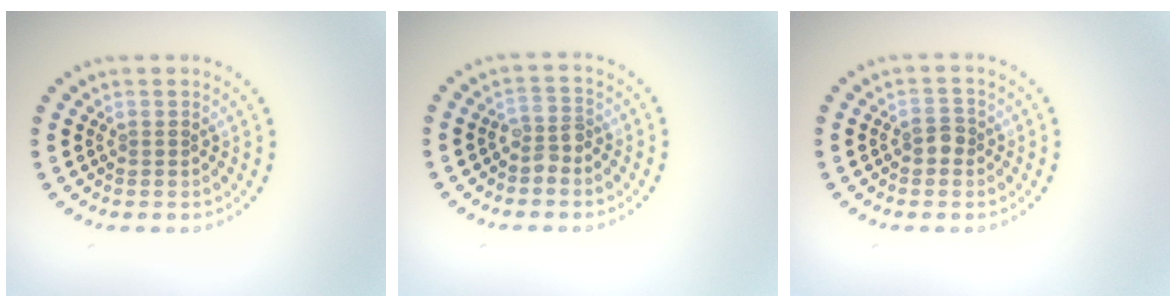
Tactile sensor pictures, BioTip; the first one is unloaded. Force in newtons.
{"total": 1.8, "press": 1.6, "slide": 0.9}
{"total": 1.5, "press": 1.4, "slide": 0.3}